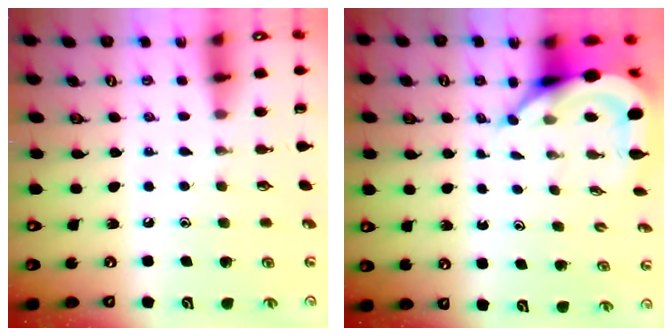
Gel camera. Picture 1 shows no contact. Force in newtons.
{"total": 7.4, "press": 7.3, "slide": 1.0}